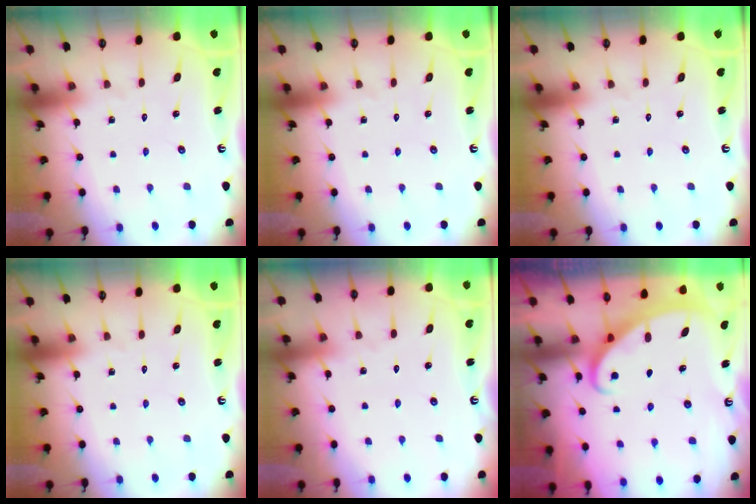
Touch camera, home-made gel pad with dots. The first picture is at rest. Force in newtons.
{"total": 0.0}
{"total": 0.0}
{"total": 0.0}
{"total": 2.2, "press": 2.2, "slide": 0.3}
{"total": 2.6, "press": 2.6, "slide": 0.4}